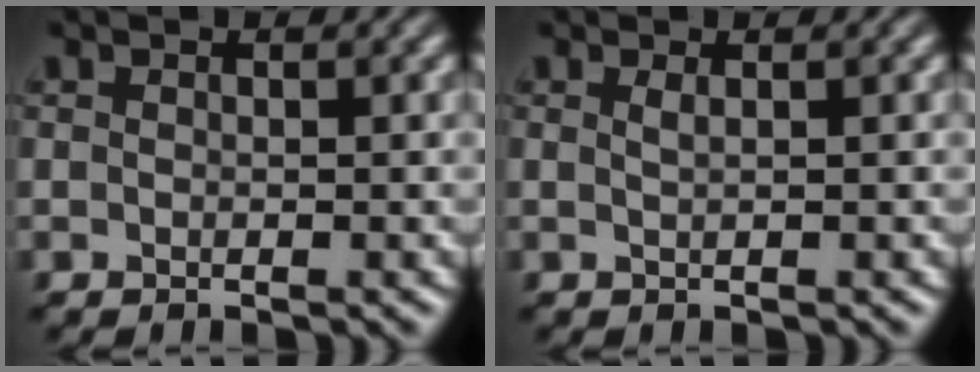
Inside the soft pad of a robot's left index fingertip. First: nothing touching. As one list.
[{"total": 0.6, "force": [0.2, 0.2, 0.5], "torque": [-0.006, 0.000, 0.005]}]